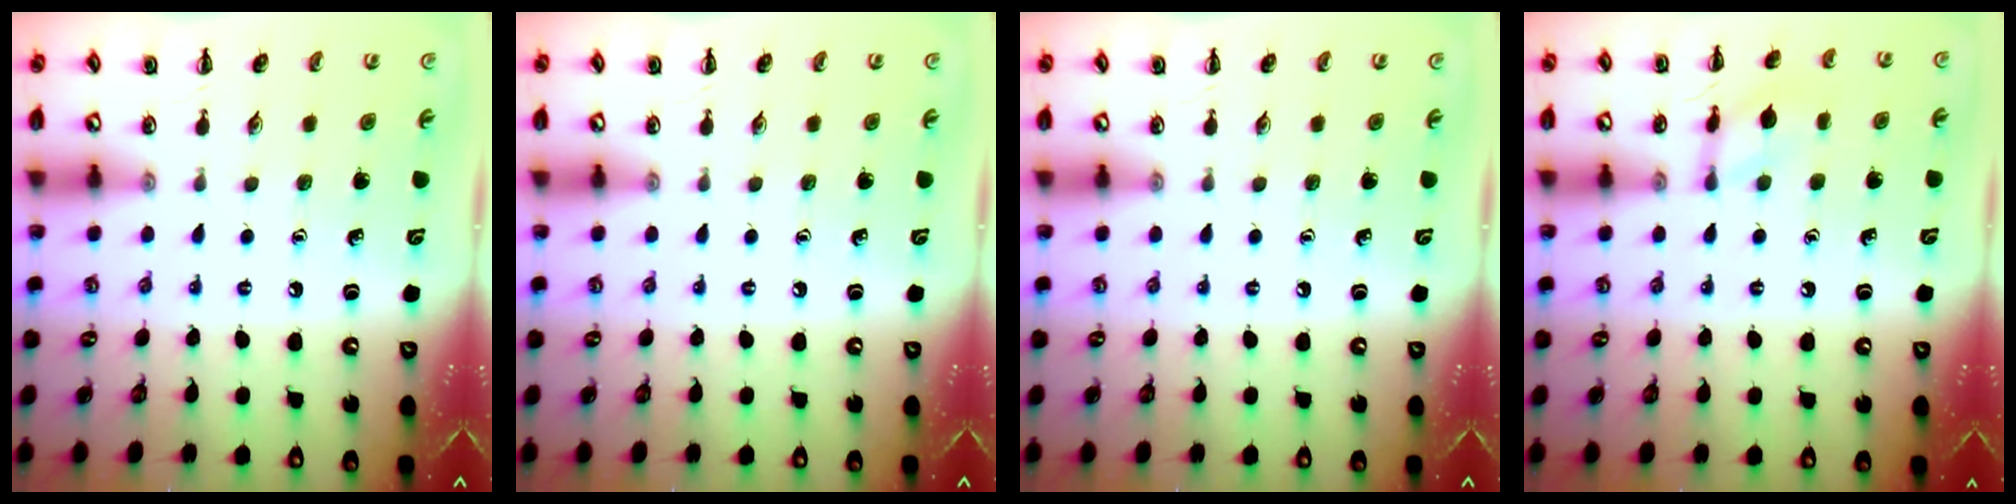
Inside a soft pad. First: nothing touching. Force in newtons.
{"total": 0.0}
{"total": 0.0}
{"total": 8.3, "press": 8.2, "slide": 1.2}